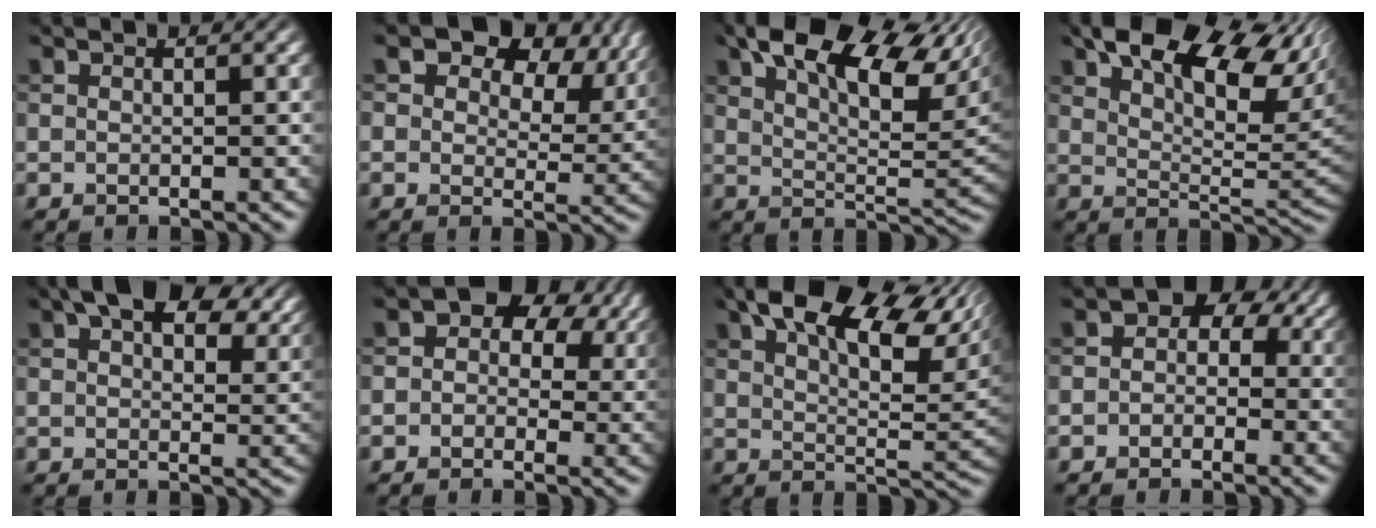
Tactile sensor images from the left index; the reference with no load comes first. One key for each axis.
{"total": 9.2, "fx": 4.9, "fy": 5.3, "fz": 5.6, "tx": -0.080, "ty": 0.002, "tz": 0.076}
{"total": 13.4, "fx": 7.7, "fy": 4.9, "fz": 9.9, "tx": -0.146, "ty": 0.023, "tz": 0.130}
{"total": 12.4, "fx": 6.9, "fy": 4.9, "fz": 9.1, "tx": -0.124, "ty": 0.022, "tz": 0.112}
{"total": 10.4, "fx": 6.2, "fy": 4.7, "fz": 6.9, "tx": -0.095, "ty": 0.018, "tz": 0.091}
{"total": 8.4, "fx": 2.9, "fy": 6.0, "fz": 5.1, "tx": -0.048, "ty": 0.029, "tz": 0.007}
{"total": 13.9, "fx": 7.9, "fy": 5.3, "fz": 10.1, "tx": -0.137, "ty": 0.028, "tz": 0.125}
{"total": 5.4, "fx": 0.8, "fy": 4.3, "fz": 3.2, "tx": 0.001, "ty": 0.023, "tz": -0.034}